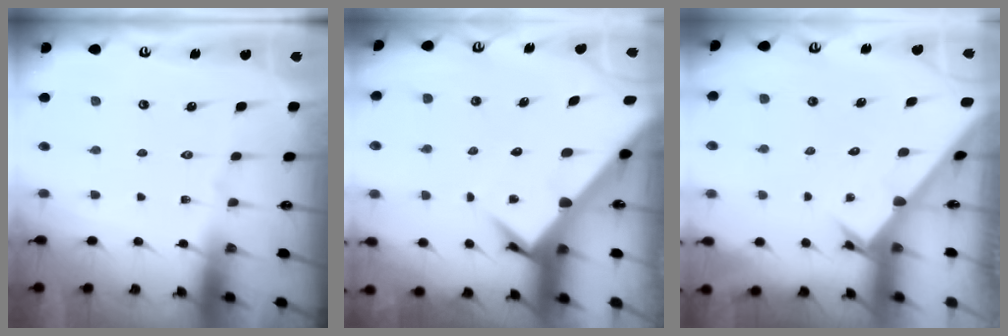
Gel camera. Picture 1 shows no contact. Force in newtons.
{"total": 6.0, "press": 5.9, "slide": 0.5}
{"total": 2.6, "press": 2.6, "slide": 0.3}